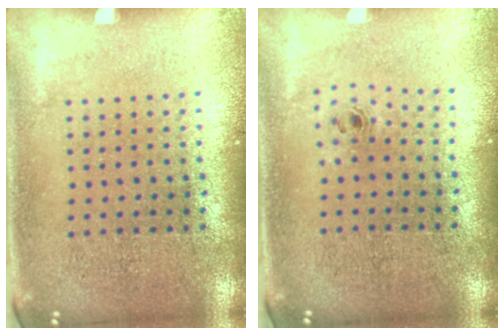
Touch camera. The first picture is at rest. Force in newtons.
{"total": 0.7, "press": 0.3, "slide": 0.7}